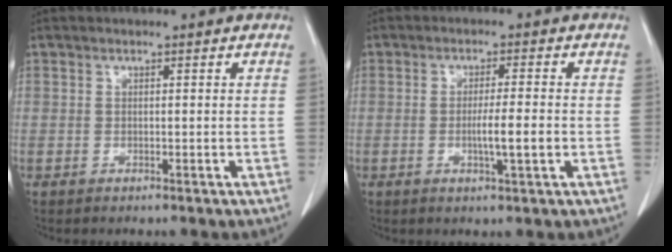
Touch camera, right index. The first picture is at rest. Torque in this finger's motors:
{"motor_torque": [0.74, -0.13, 0.39, 0.07]}